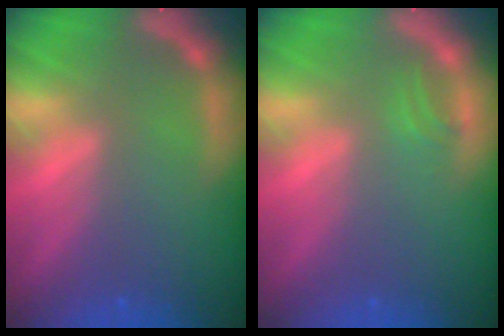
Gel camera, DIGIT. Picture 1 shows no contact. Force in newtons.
{"total": 0.9}